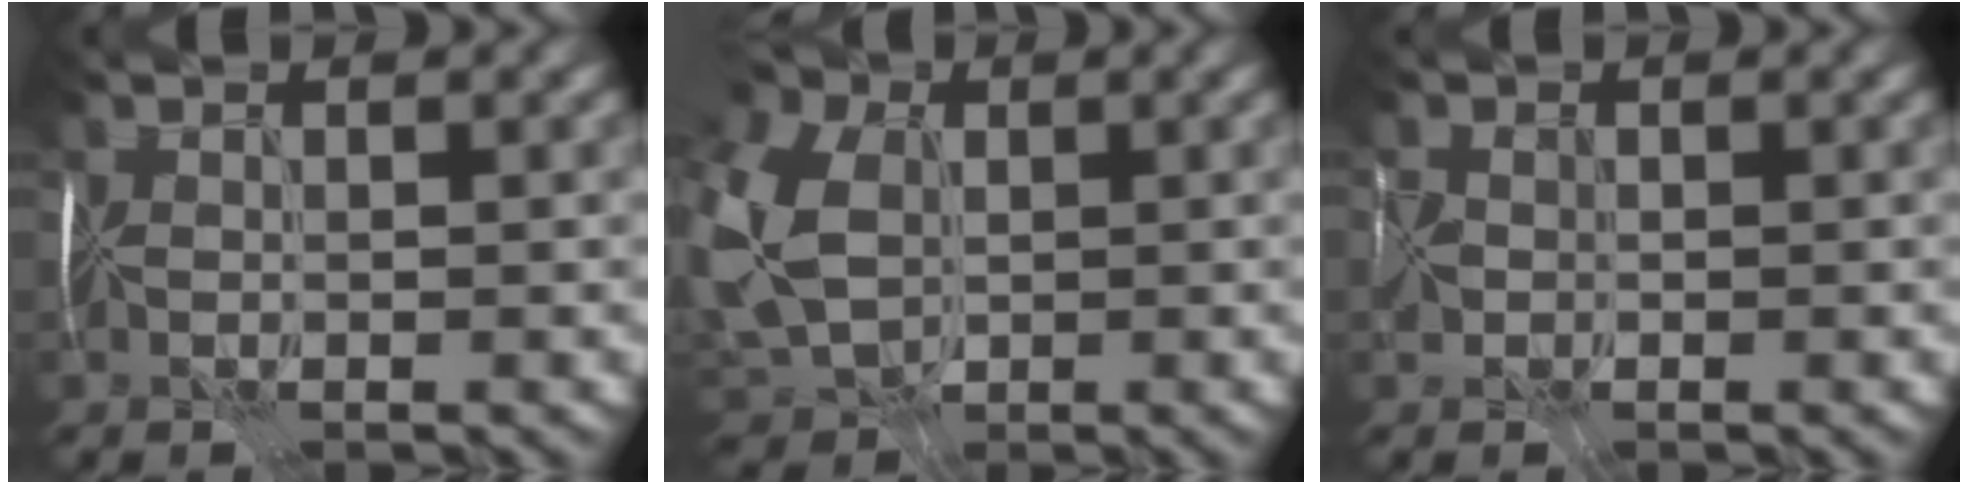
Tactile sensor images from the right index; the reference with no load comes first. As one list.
[{"total": 14.1, "force": [0.4, 10.6, 9.3], "torque": [-0.229, 0.002, -0.014]}, {"total": 1.9, "force": [-0.8, 1.5, 1.0], "torque": [-0.029, 0.001, -0.018]}]